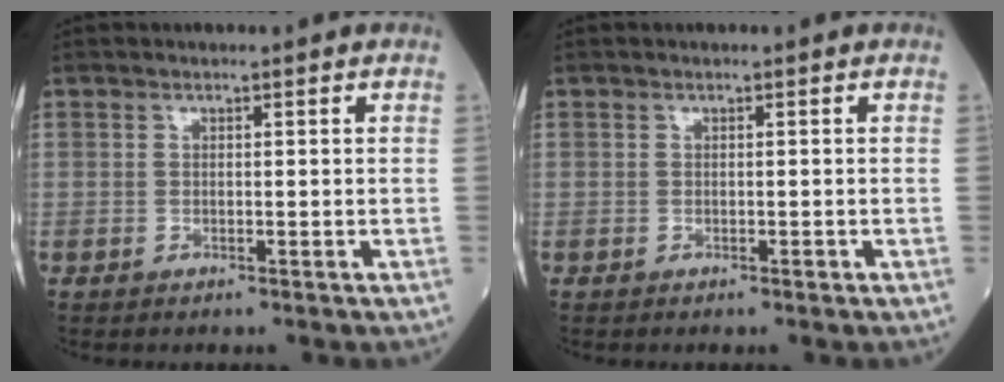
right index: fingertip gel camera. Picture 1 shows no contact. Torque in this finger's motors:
{"motor_torque": [0.00, 0.00, 0.00, -0.01]}